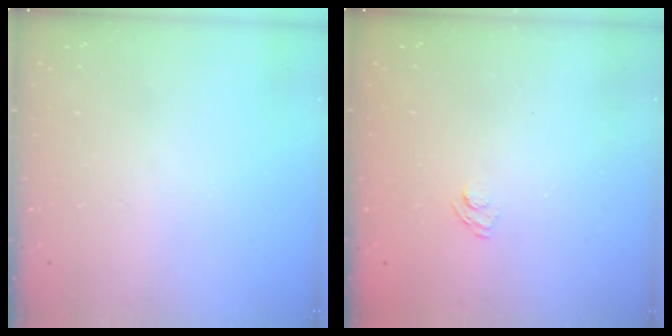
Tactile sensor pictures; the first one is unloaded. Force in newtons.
{"total": 2.3, "press": 2.0, "slide": 1.2}